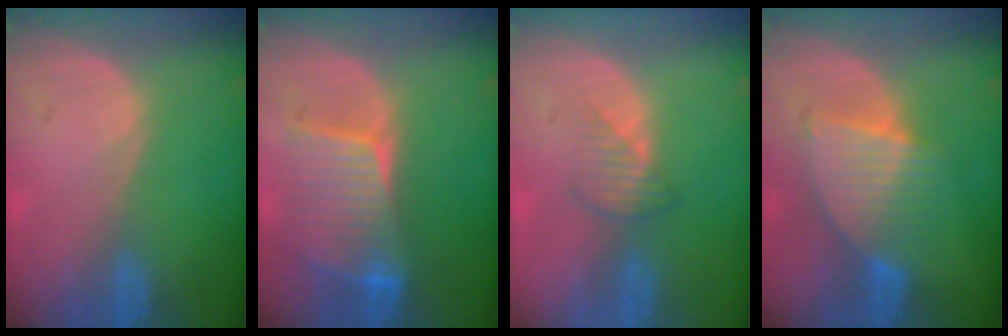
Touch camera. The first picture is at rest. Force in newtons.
{"total": 7.8, "press": 7.7, "slide": 1.7}
{"total": 2.5, "press": 2.5, "slide": 0.3}
{"total": 6.8, "press": 6.7, "slide": 1.2}